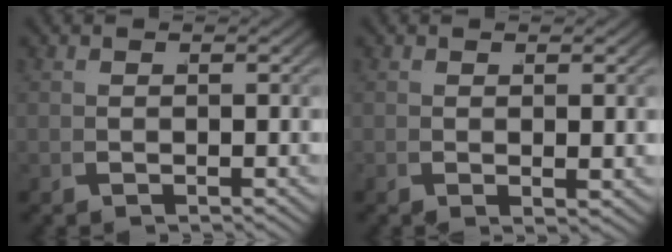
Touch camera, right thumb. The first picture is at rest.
{"total": 1.0, "force": [0.3, 0.4, 0.8], "torque": [-0.010, 0.000, 0.005]}